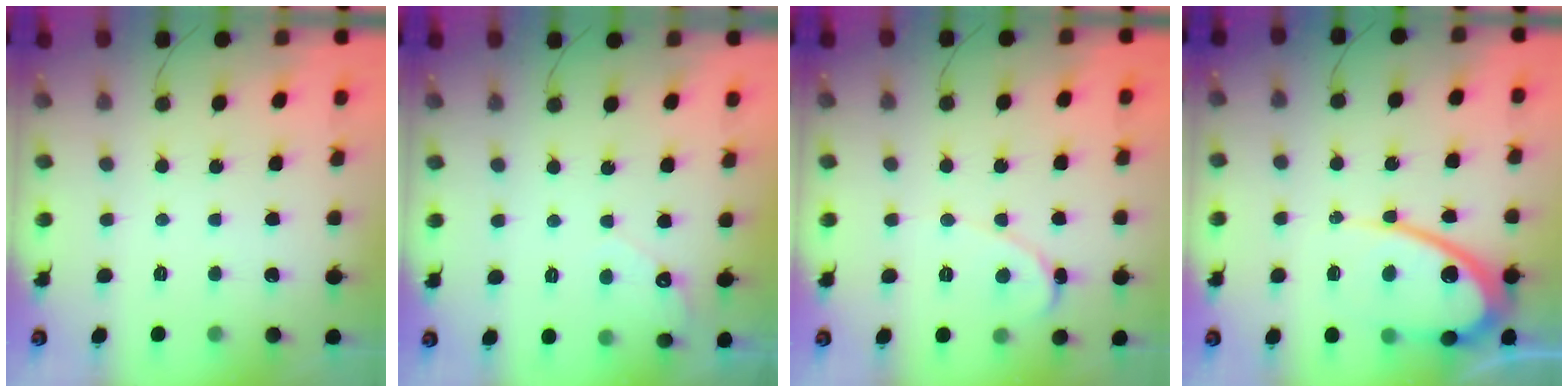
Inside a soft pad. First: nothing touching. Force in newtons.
{"total": 3.6, "press": 3.5, "slide": 0.3}
{"total": 1.6, "press": 1.6, "slide": 0.0}
{"total": 13.9, "press": 13.8, "slide": 1.5}